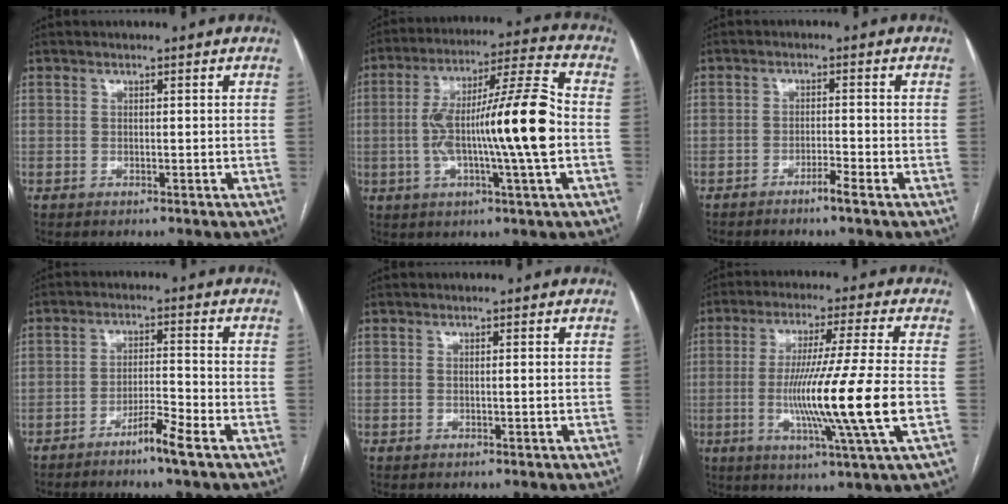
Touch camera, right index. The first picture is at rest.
{"total": 17.5, "force": [-1.7, 0.5, 17.4], "torque": [-0.296, 0.011, -0.034]}
{"total": 2.4, "force": [-1.8, -0.4, 1.6], "torque": [-0.030, -0.001, -0.034]}
{"total": 4.9, "force": [-3.4, -0.6, 3.5], "torque": [-0.061, -0.006, -0.068]}
{"total": 0.8, "force": [0.0, -0.1, 0.8], "torque": [-0.015, -0.001, 0.000]}
{"total": 15.9, "force": [-2.8, -2.0, 15.5], "torque": [-0.285, -0.027, -0.055]}